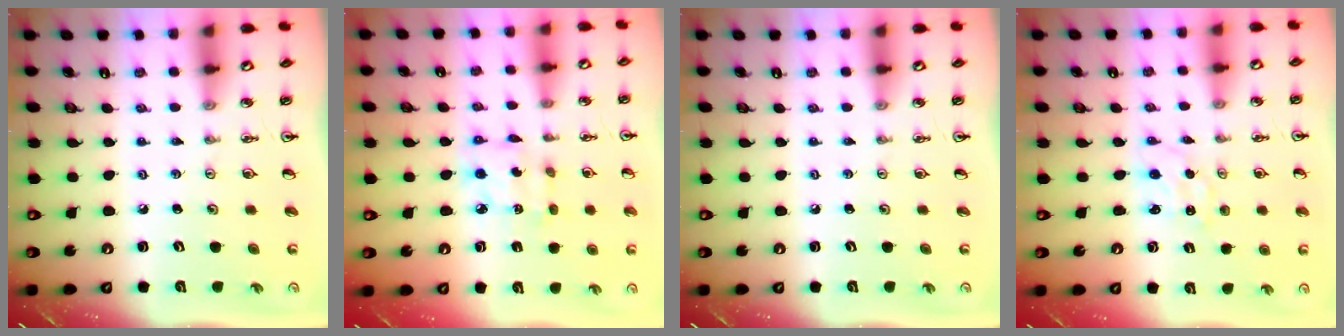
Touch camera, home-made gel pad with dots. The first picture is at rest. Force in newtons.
{"total": 5.8, "press": 5.8, "slide": 0.2}
{"total": 0.0}
{"total": 0.6, "press": 0.4, "slide": 0.4}